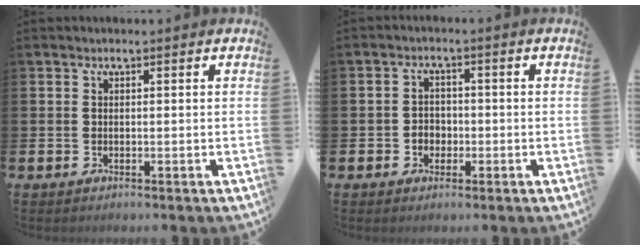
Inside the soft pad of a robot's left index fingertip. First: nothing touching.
{"total": 2.4, "force": [-0.8, 2.2, 0.8], "torque": [-0.011, 0.003, -0.021]}